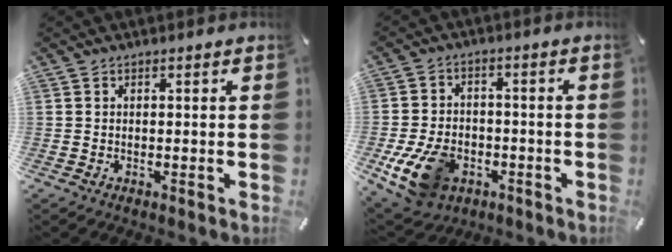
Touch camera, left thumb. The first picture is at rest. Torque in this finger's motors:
{"motor_torque": [1.73, 2.10, 0.95, 0.65, 0.41]}